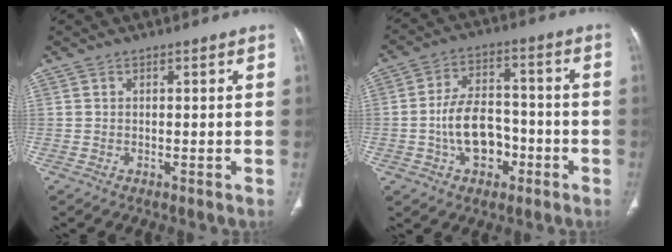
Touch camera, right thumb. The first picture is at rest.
{"total": 10.9, "force": [-3.2, 7.3, 7.5], "torque": [-0.108, 0.039, -0.053]}